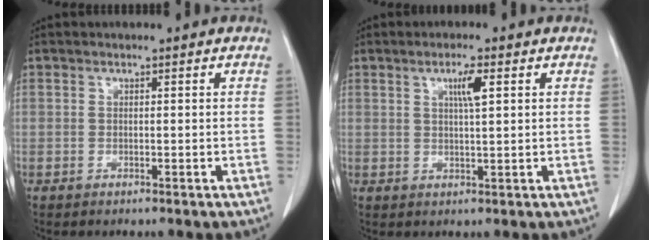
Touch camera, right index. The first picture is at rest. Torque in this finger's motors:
{"motor_torque": [0.06, 0.18, 0.06, 0.04]}